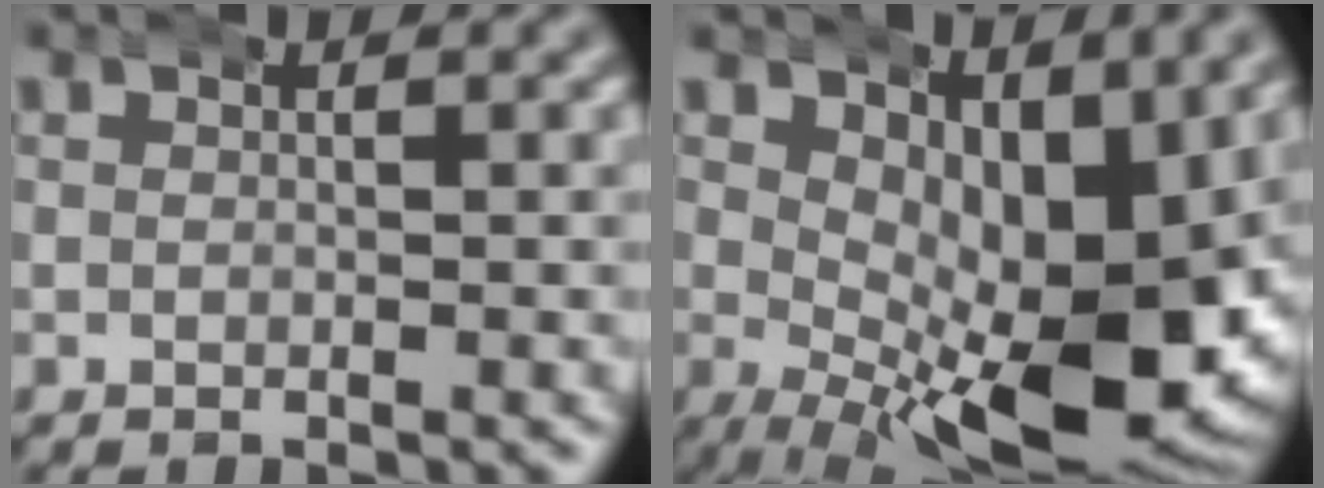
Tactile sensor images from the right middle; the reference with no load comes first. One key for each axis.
{"total": 13.1, "fx": 0.5, "fy": 5.8, "fz": 11.8, "tx": -0.169, "ty": -0.040, "tz": 0.028}